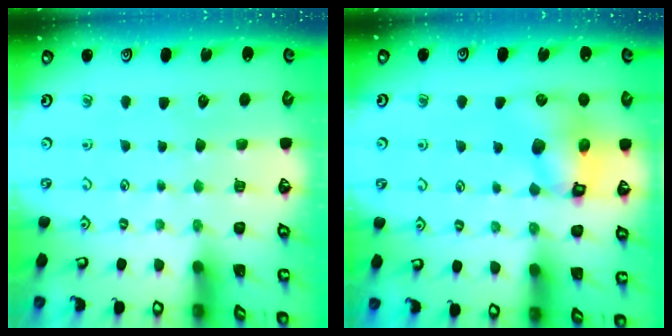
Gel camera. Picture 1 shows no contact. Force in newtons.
{"total": 12.0, "press": 11.9, "slide": 1.6}